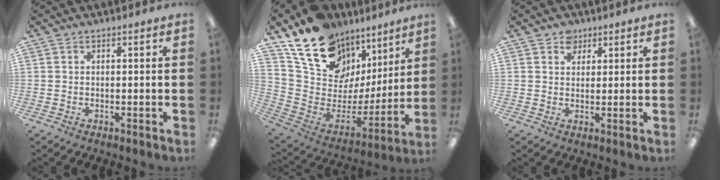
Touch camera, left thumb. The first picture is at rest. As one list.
[{"total": 17.5, "force": [13.3, 9.4, 6.4], "torque": [-0.125, -0.106, 0.242]}, {"total": 3.9, "force": [2.6, 2.7, 0.9], "torque": [-0.003, -0.009, 0.044]}]